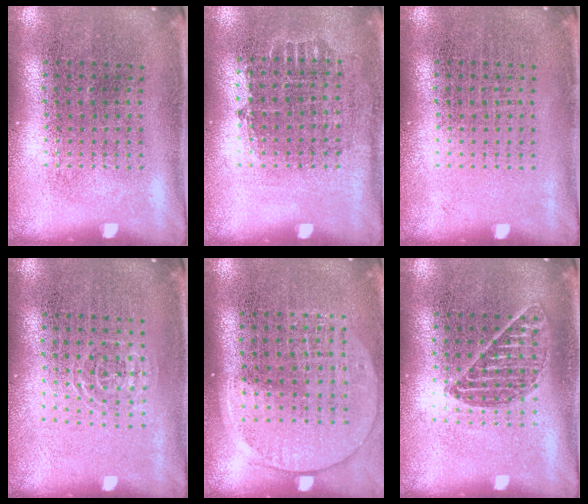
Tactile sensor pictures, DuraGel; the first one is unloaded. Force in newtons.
{"total": 0.7, "press": 0.6, "slide": 0.3}
{"total": 0.0}
{"total": 0.9, "press": 0.6, "slide": 0.7}
{"total": 1.4, "press": 1.3, "slide": 0.6}
{"total": 1.1, "press": 1.1, "slide": 0.5}